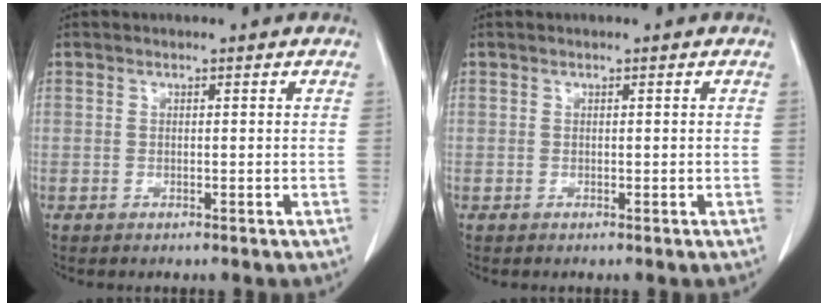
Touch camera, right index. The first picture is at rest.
{"total": 0.0}